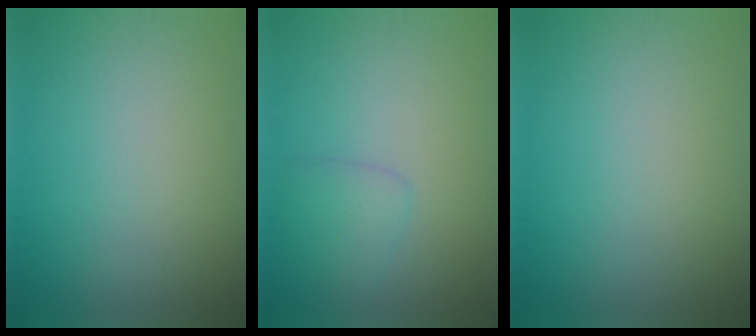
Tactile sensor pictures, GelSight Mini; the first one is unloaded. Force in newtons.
{"total": 1.8, "press": 1.8, "slide": 0.1}
{"total": 0.0}